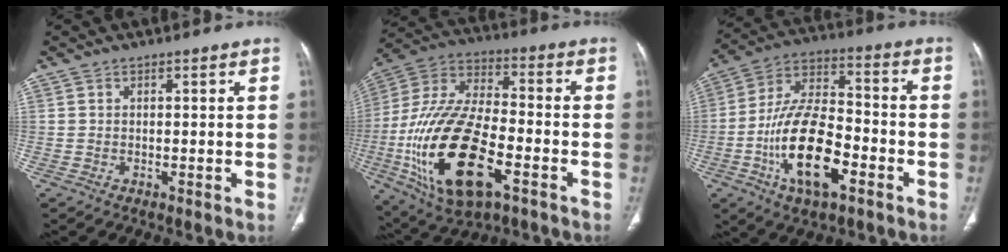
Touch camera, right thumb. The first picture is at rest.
{"total": 25.3, "force": [-8.3, 11.7, 20.9], "torque": [-0.439, 0.013, -0.141]}
{"total": 17.9, "force": [-6.5, 8.3, 14.5], "torque": [-0.261, 0.036, -0.115]}